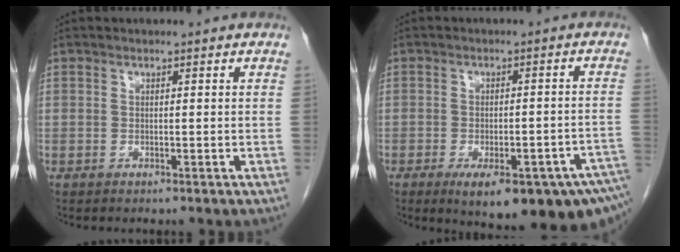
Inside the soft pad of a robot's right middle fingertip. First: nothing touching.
{"total": 17.6, "force": [-11.1, 3.5, 13.2], "torque": [-0.121, -0.003, -0.140]}